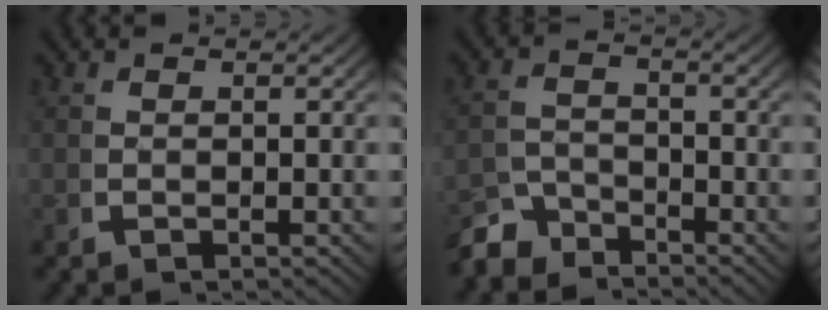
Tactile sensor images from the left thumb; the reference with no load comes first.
{"total": 4.0, "force": [-3.7, 1.2, 0.5], "torque": [0.005, -0.011, -0.071]}